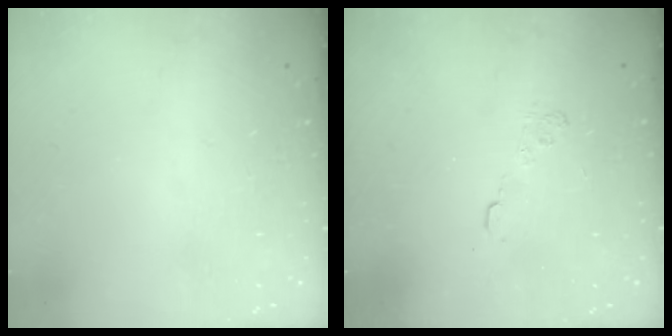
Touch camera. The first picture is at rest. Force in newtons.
{"total": 2.9, "press": 2.4, "slide": 1.5}